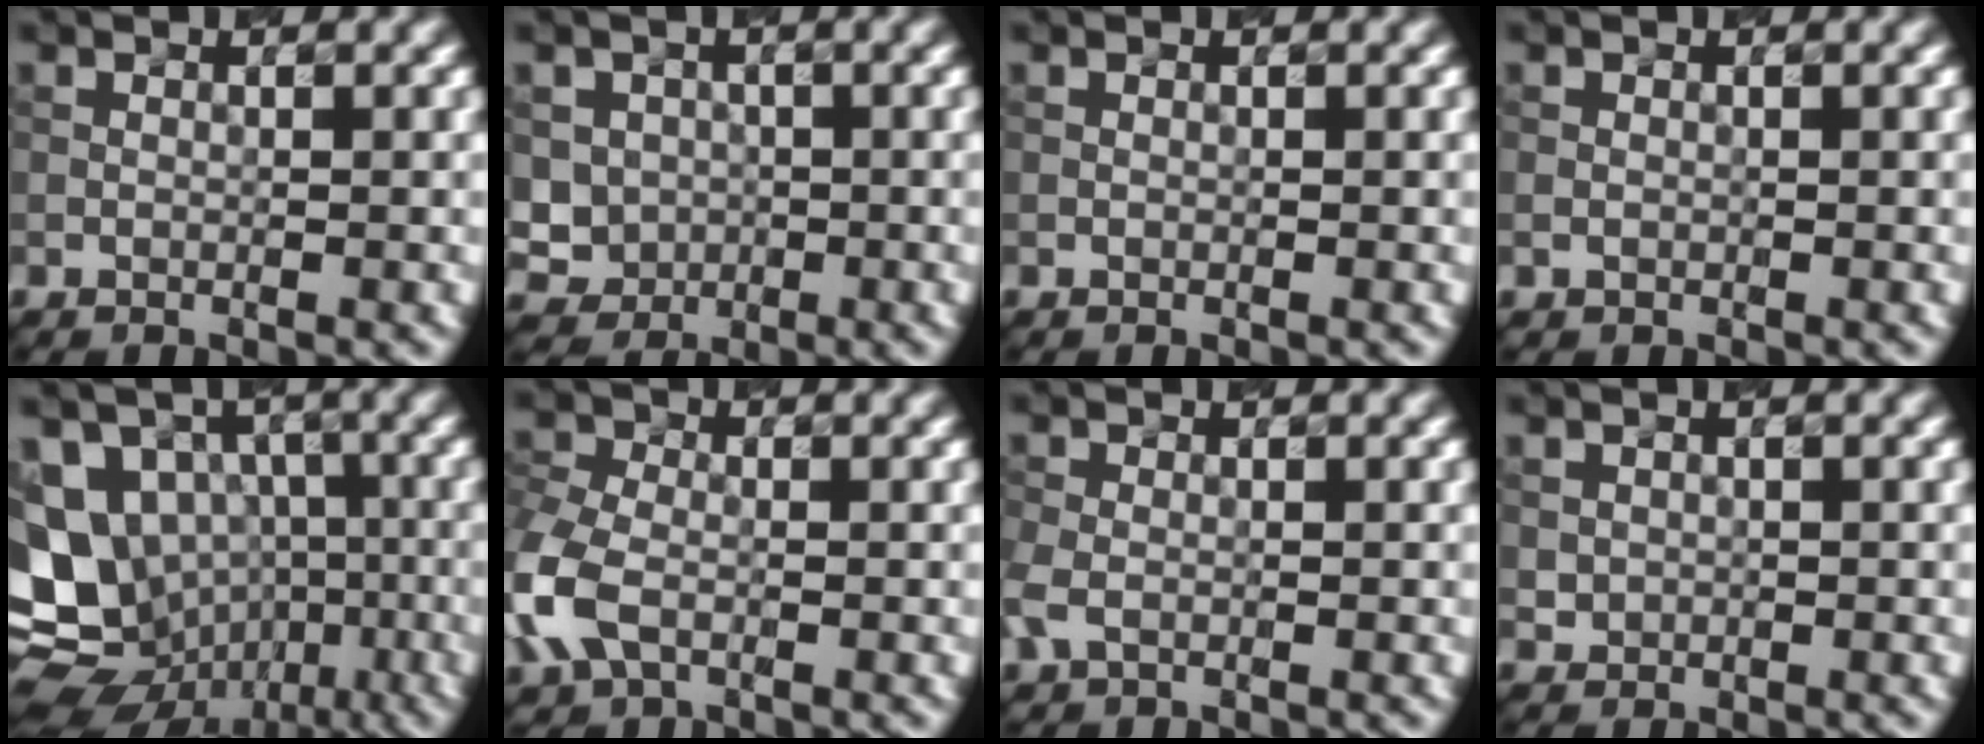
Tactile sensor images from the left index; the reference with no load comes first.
{"total": 4.0, "force": [0.0, 3.8, 1.2], "torque": [-0.017, 0.003, -0.007]}
{"total": 0.0}
{"total": 0.5, "force": [-0.1, 0.5, 0.3], "torque": [-0.005, -0.002, -0.002]}
{"total": 12.5, "force": [-1.8, 10.7, 6.3], "torque": [-0.127, 0.003, -0.022]}
{"total": 5.1, "force": [-1.6, 3.4, 3.5], "torque": [-0.097, 0.002, -0.048]}
{"total": 2.3, "force": [-0.7, 1.7, 1.4], "torque": [-0.041, -0.001, -0.019]}
{"total": 1.1, "force": [0.1, 1.0, 0.3], "torque": [-0.001, -0.005, 0.005]}